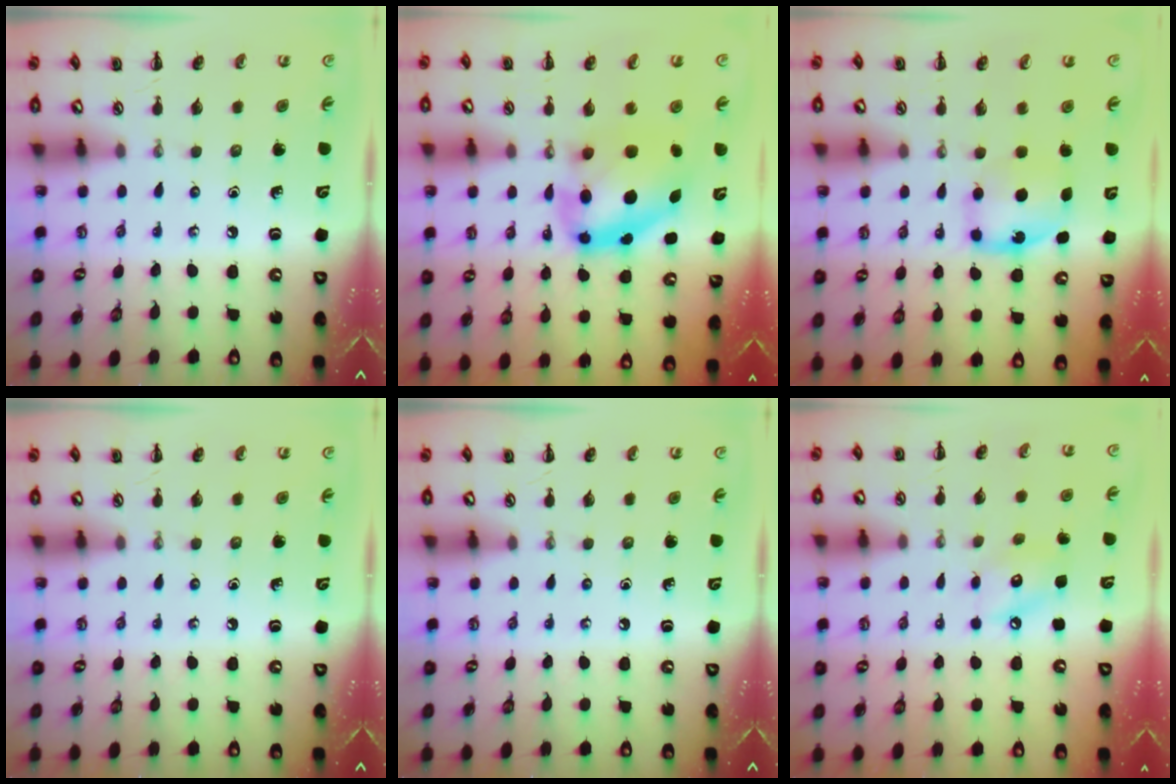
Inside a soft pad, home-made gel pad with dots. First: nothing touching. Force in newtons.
{"total": 9.6, "press": 9.4, "slide": 2.1}
{"total": 6.2, "press": 6.2, "slide": 0.8}
{"total": 0.0}
{"total": 0.0}
{"total": 8.6, "press": 8.5, "slide": 1.0}